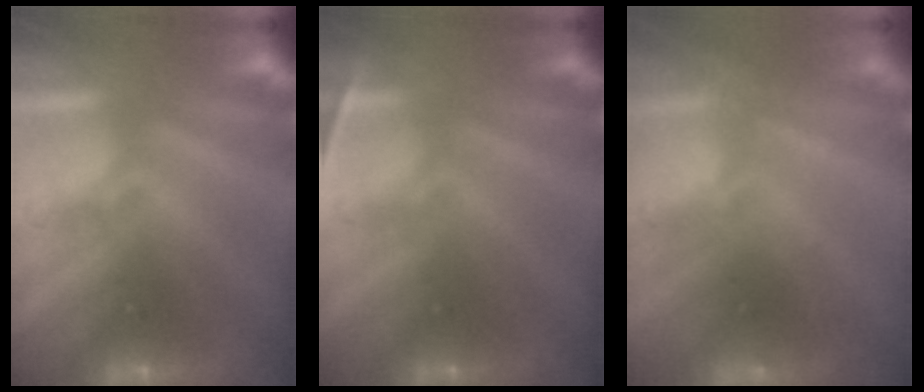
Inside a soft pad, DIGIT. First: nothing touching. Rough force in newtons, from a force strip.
{"total": 2.3}
{"total": 2.1}